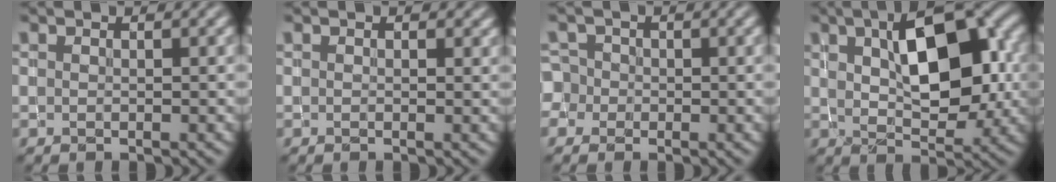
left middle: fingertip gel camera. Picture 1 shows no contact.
{"total": 0.8, "force": [0.4, 0.6, 0.3], "torque": [-0.002, -0.002, 0.010]}
{"total": 2.8, "force": [-0.2, 2.7, 0.6], "torque": [0.005, 0.027, -0.030]}
{"total": 9.2, "force": [2.2, 4.3, 7.8], "torque": [-0.117, 0.015, 0.032]}